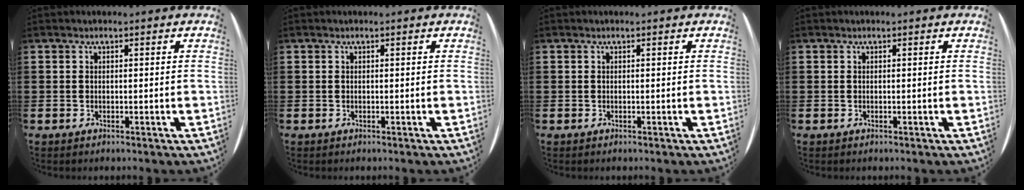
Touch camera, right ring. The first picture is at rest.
{"total": 0.0}
{"total": 0.0}
{"total": 0.0}